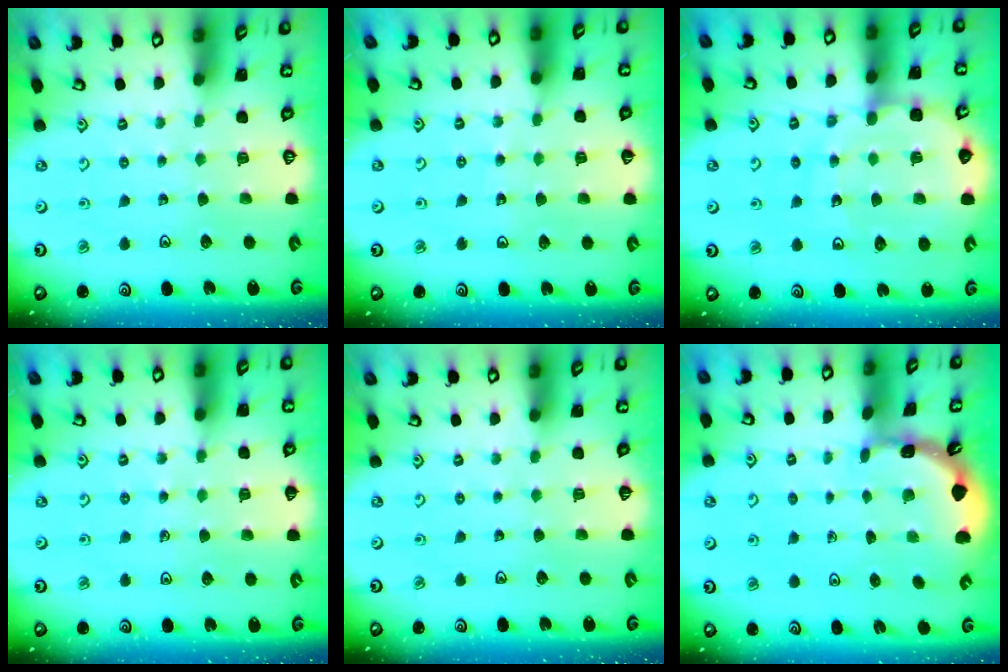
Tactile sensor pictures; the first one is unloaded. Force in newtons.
{"total": 3.9, "press": 3.8, "slide": 1.1}
{"total": 11.5, "press": 11.3, "slide": 2.3}
{"total": 4.8, "press": 4.7, "slide": 1.2}
{"total": 0.0}
{"total": 1.8, "press": 1.8, "slide": 0.1}